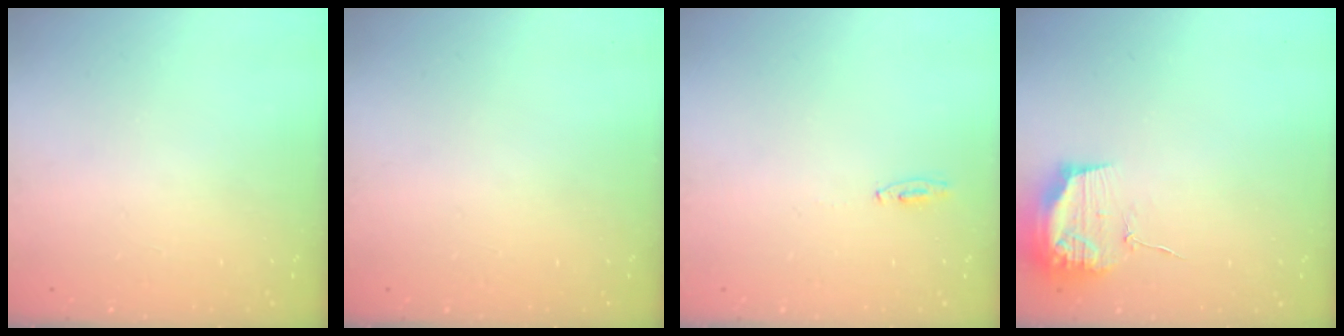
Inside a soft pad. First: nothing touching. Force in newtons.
{"total": 0.0}
{"total": 15.9, "press": 4.3, "slide": 15.3}
{"total": 13.9, "press": 13.9, "slide": 0.1}